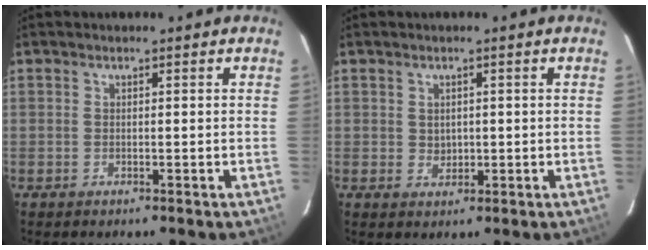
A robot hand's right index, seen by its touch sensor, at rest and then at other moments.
{"total": 2.1, "force": [0.3, 2.0, 0.8], "torque": [-0.010, 0.001, 0.010]}